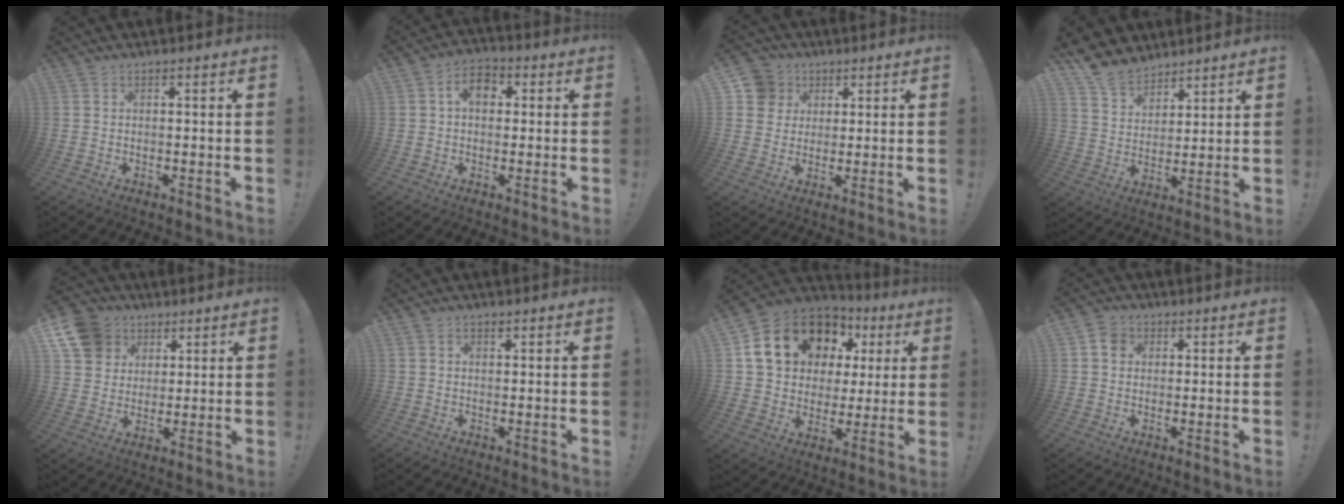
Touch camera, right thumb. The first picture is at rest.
{"total": 7.3, "force": [1.7, 5.0, 5.0], "torque": [-0.078, 0.009, 0.031]}
{"total": 8.6, "force": [3.0, 7.9, 1.8], "torque": [-0.022, -0.010, 0.063]}
{"total": 10.3, "force": [8.7, 5.3, 1.9], "torque": [-0.041, -0.066, 0.171]}
{"total": 12.8, "force": [5.7, 10.6, 4.2], "torque": [-0.066, -0.027, 0.118]}
{"total": 0.9, "force": [0.5, 0.7, 0.4], "torque": [-0.003, 0.001, 0.008]}
{"total": 18.2, "force": [9.0, 12.7, 9.4], "torque": [-0.161, -0.033, 0.186]}
{"total": 4.8, "force": [1.3, 4.0, 2.2], "torque": [-0.029, 0.002, 0.025]}